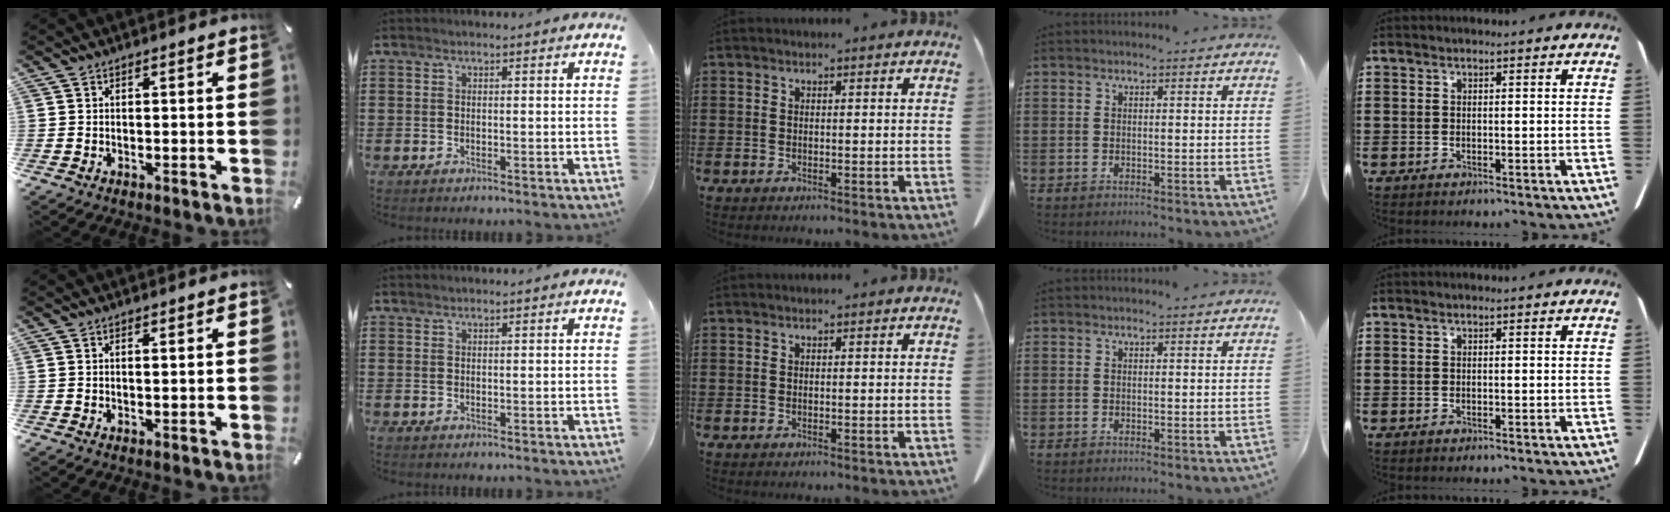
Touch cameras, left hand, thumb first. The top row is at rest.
{"thumb": {"total": 0.7, "force": [0.2, 0.2, 0.6], "torque": [-0.013, 0.000, 0.004]}, "index": {"total": 0.5, "force": [0.5, 0.1, 0.1], "torque": [-0.004, 0.000, 0.010]}}